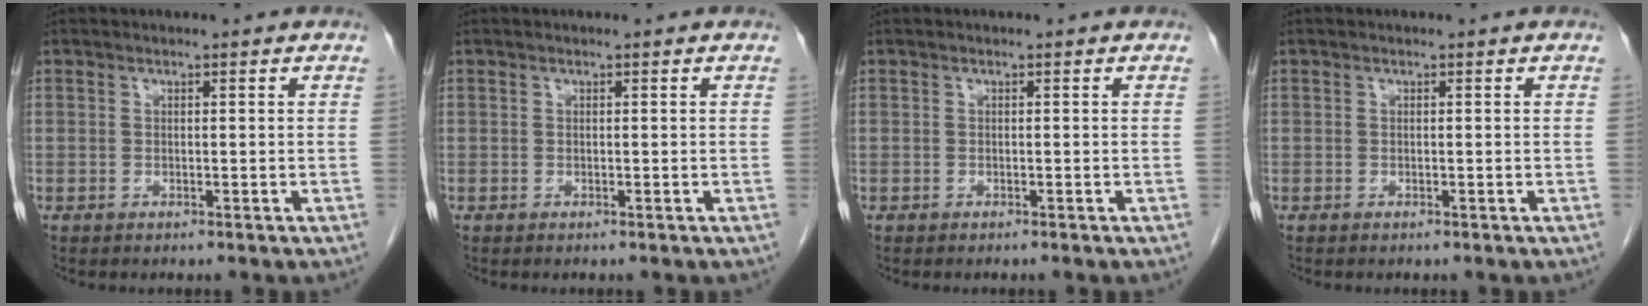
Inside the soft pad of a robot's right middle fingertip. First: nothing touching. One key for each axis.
{"total": 0.0}
{"total": 0.0}
{"total": 0.0}